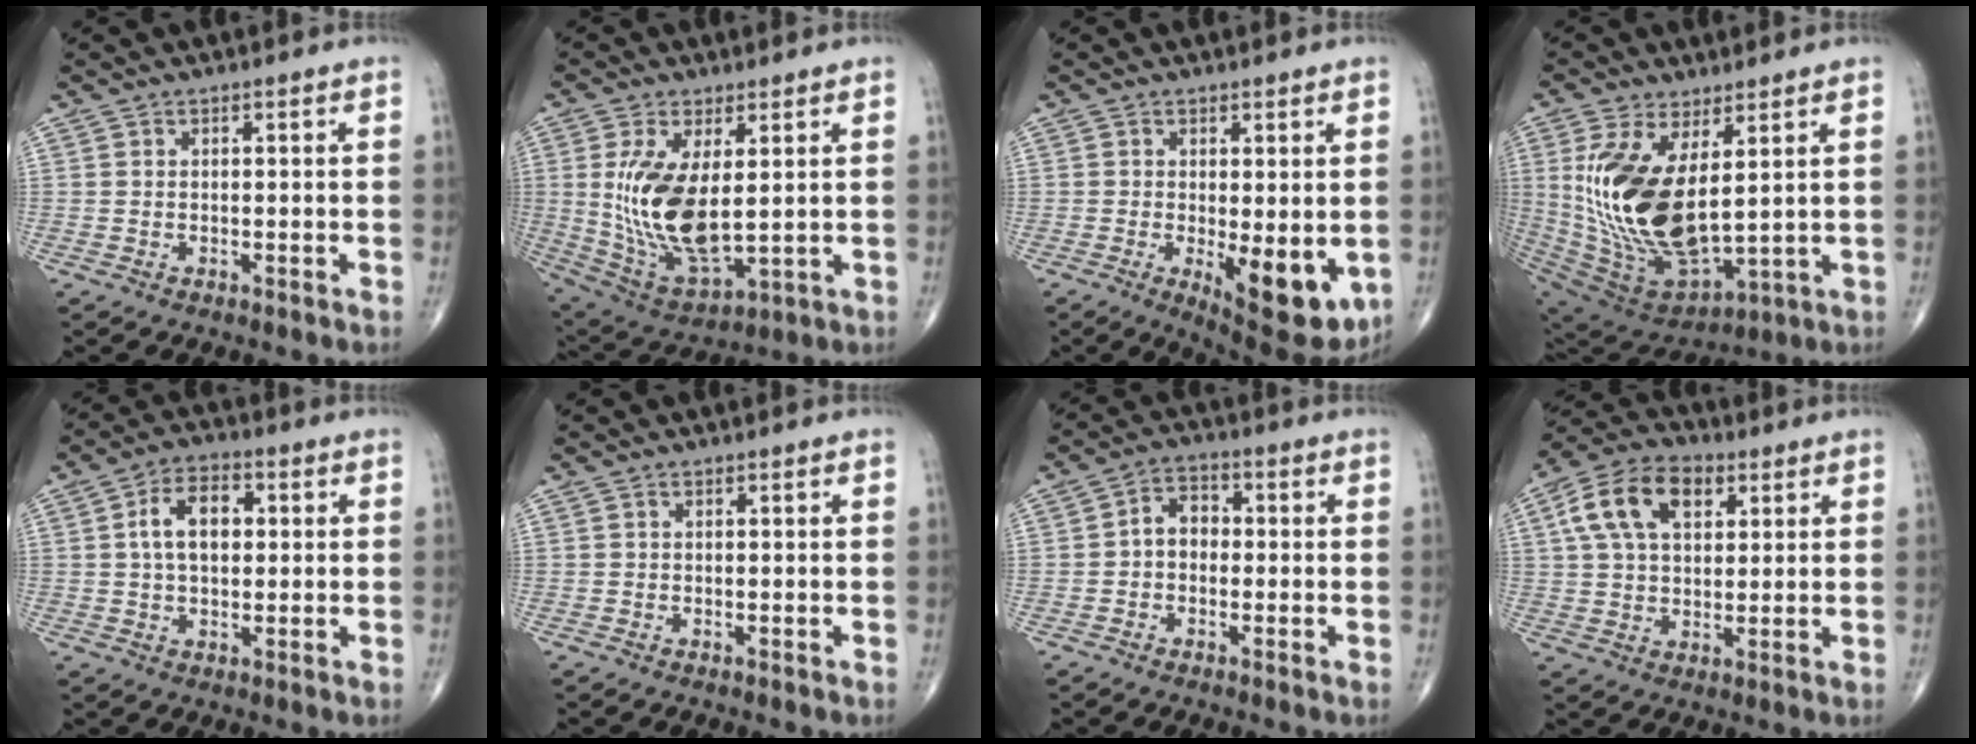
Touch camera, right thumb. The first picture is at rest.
{"total": 15.5, "force": [1.7, 6.9, 13.7], "torque": [-0.266, -0.022, 0.053]}
{"total": 11.4, "force": [-2.0, 4.4, 10.3], "torque": [-0.127, -0.026, -0.013]}
{"total": 20.8, "force": [3.9, 9.9, 17.9], "torque": [-0.361, -0.034, 0.095]}
{"total": 8.9, "force": [1.4, 5.5, 6.8], "torque": [-0.106, 0.014, 0.020]}
{"total": 0.0}
{"total": 5.1, "force": [-0.4, 3.9, 3.3], "torque": [-0.035, 0.023, -0.018]}
{"total": 13.4, "force": [4.7, 8.3, 9.4], "torque": [-0.159, 0.008, 0.081]}